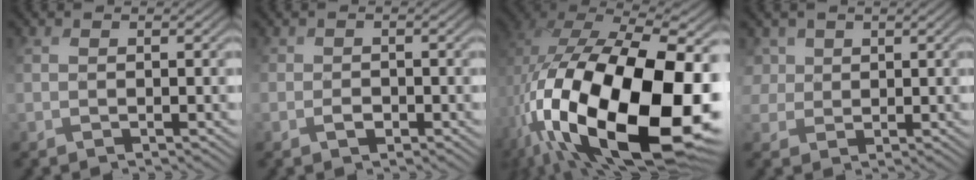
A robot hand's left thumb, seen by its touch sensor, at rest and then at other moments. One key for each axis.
{"total": 0.9, "fx": -0.5, "fy": 0.7, "fz": -0.3, "tx": 0.007, "ty": 0.001, "tz": -0.004}
{"total": 20.3, "fx": -4.0, "fy": 11.9, "fz": 16.0, "tx": -0.341, "ty": -0.049, "tz": -0.033}
{"total": 3.3, "fx": 1.6, "fy": 2.9, "fz": 0.0, "tx": -0.027, "ty": 0.012, "tz": 0.034}